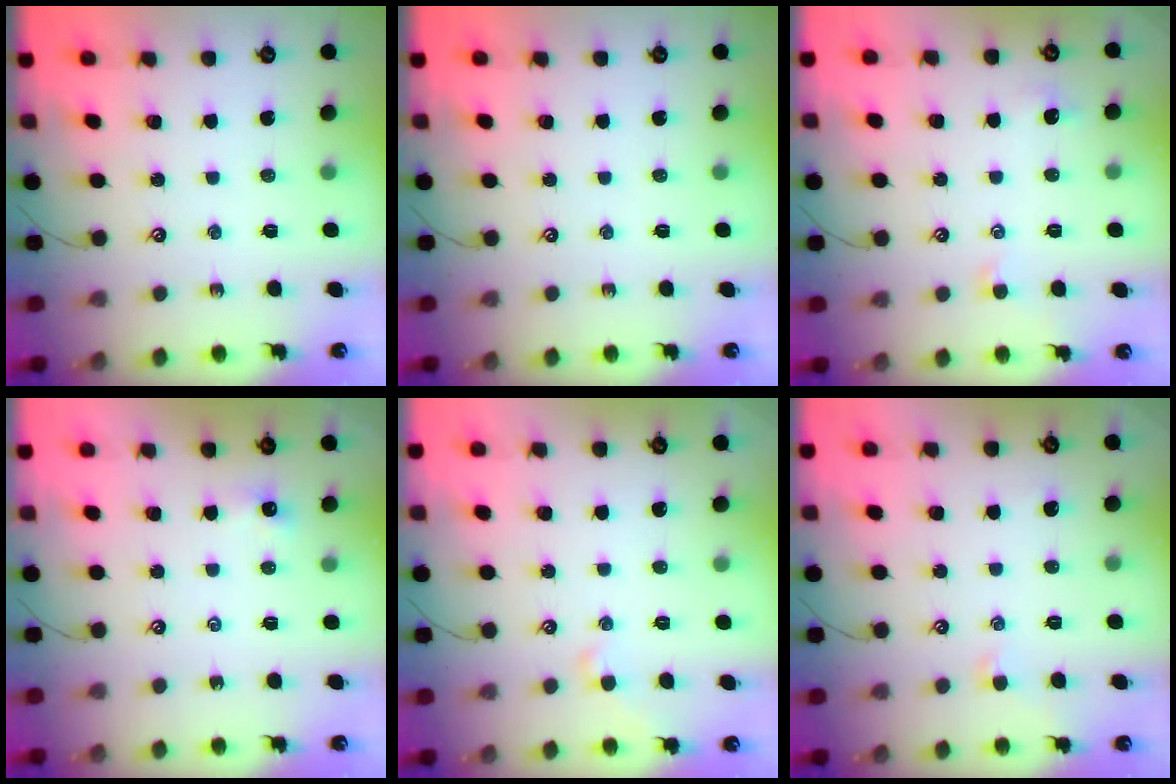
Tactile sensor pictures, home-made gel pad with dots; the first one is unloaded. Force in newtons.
{"total": 0.0}
{"total": 0.0}
{"total": 3.8, "press": 3.8, "slide": 0.5}
{"total": 1.0, "press": 0.9, "slide": 0.3}
{"total": 0.0}